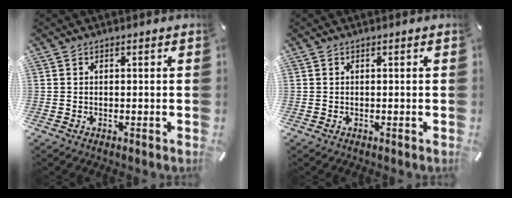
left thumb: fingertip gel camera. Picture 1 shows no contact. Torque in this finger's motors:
{"motor_torque": [0.00, 0.00, 0.00, 0.01, 0.00]}